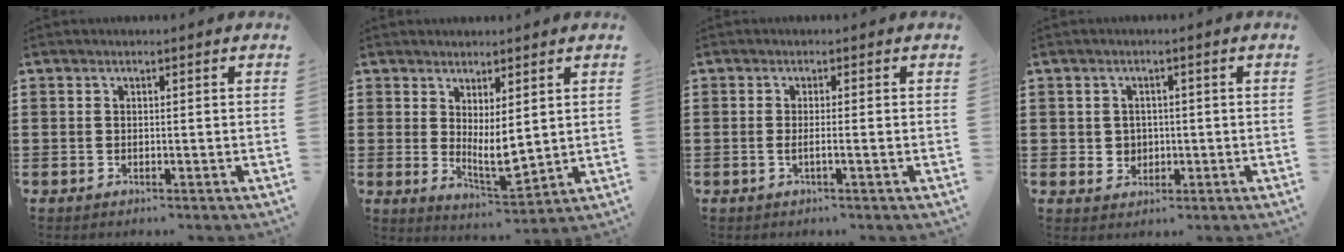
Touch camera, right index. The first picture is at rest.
{"total": 4.6, "force": [1.1, 1.6, 4.2], "torque": [-0.086, -0.012, 0.021]}
{"total": 1.7, "force": [-0.5, -0.2, 1.6], "torque": [-0.034, -0.007, -0.014]}
{"total": 2.2, "force": [0.0, 2.1, 0.6], "torque": [-0.021, 0.008, -0.003]}